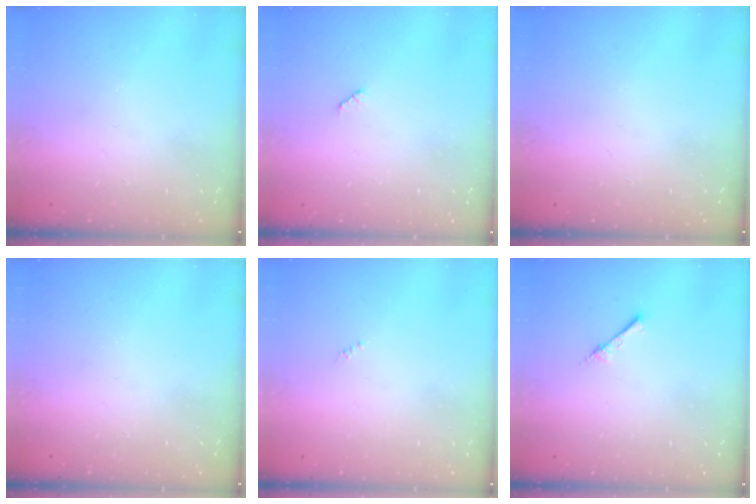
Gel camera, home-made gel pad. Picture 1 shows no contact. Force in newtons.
{"total": 2.5, "press": 2.4, "slide": 0.4}
{"total": 0.0}
{"total": 0.0}
{"total": 0.0}
{"total": 2.8, "press": 2.8, "slide": 0.3}